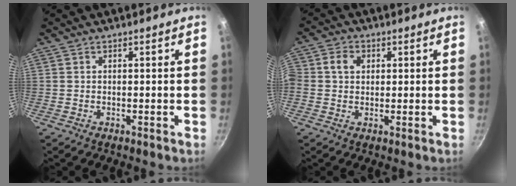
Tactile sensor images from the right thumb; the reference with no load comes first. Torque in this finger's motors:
{"motor_torque": [0.21, 1.73, 0.48, -0.27, 0.43]}